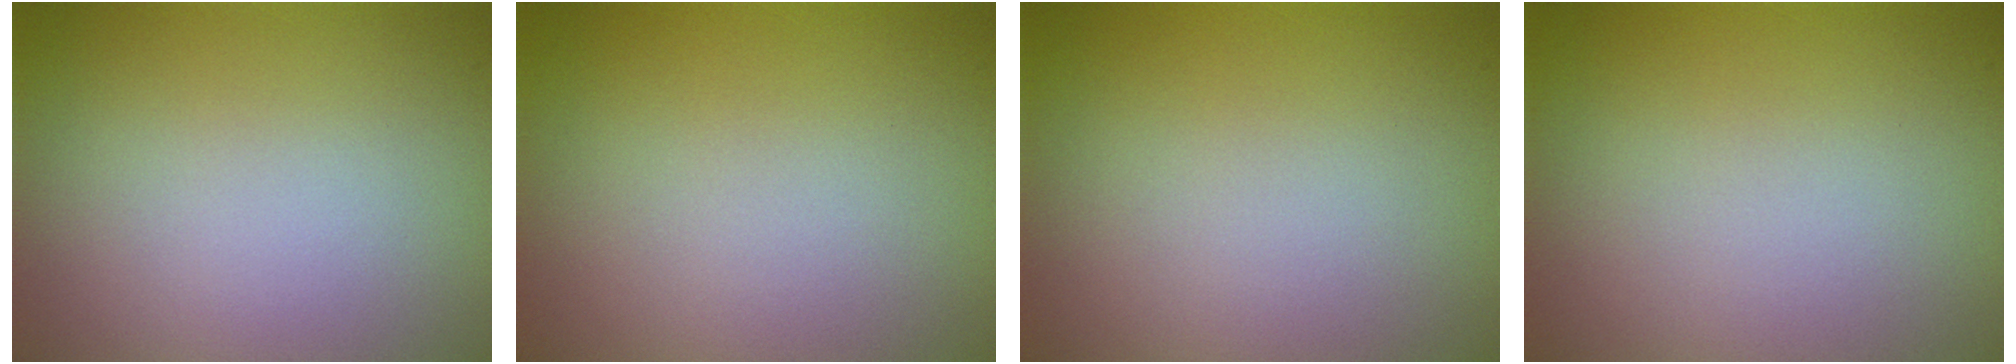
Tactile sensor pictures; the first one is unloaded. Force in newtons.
{"total": 0.0}
{"total": 0.0}
{"total": 0.0}